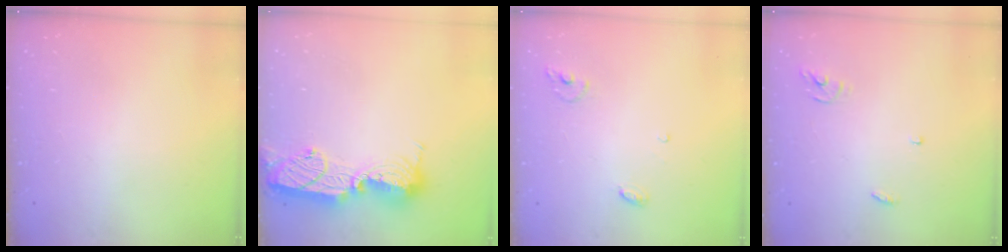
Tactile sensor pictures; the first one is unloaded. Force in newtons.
{"total": 14.9, "press": 14.9, "slide": 0.9}
{"total": 3.8, "press": 3.8, "slide": 0.2}
{"total": 3.9, "press": 3.9, "slide": 0.4}